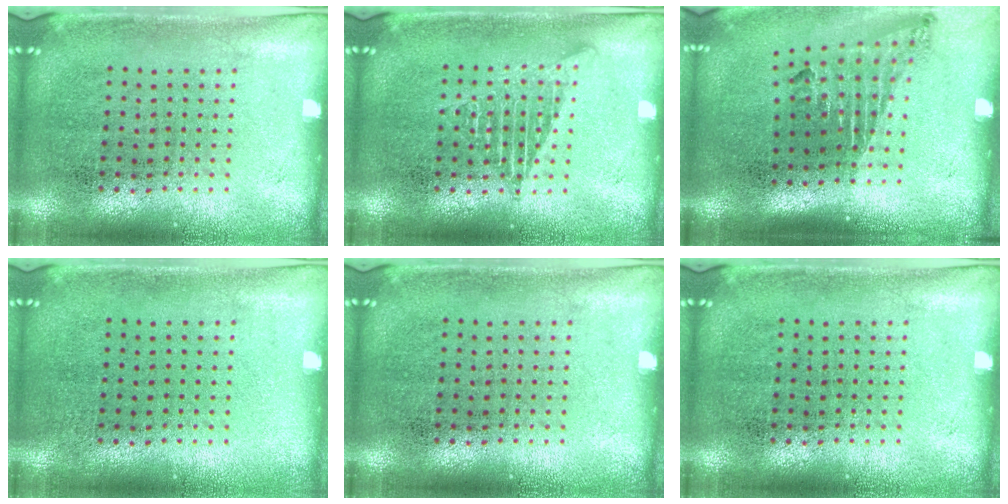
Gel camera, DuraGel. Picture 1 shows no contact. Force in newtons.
{"total": 1.9, "press": 1.9, "slide": 0.2}
{"total": 1.7, "press": 1.1, "slide": 1.3}
{"total": 0.0}
{"total": 0.0}
{"total": 0.0}